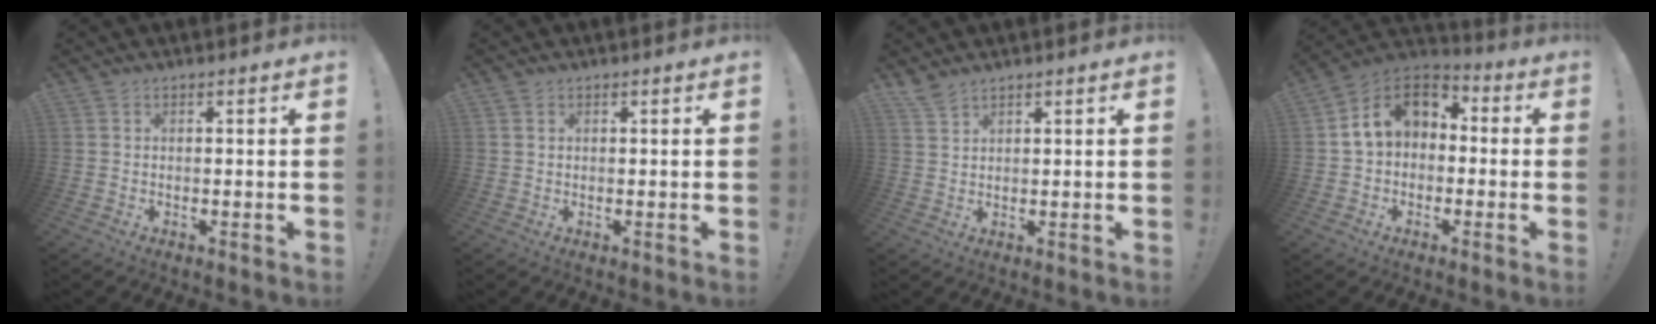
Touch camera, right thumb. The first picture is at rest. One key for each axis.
{"total": 0.8, "fx": 0.5, "fy": 0.5, "fz": 0.1, "tx": 0.004, "ty": -0.002, "tz": 0.009}
{"total": 3.6, "fx": 3.1, "fy": 1.0, "fz": 1.5, "tx": -0.017, "ty": -0.022, "tz": 0.056}
{"total": 11.7, "fx": 2.2, "fy": 8.5, "fz": 7.7, "tx": -0.128, "ty": 0.015, "tz": 0.044}